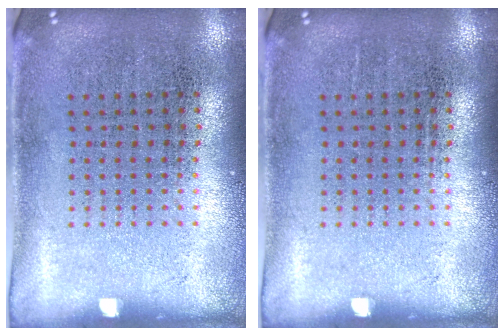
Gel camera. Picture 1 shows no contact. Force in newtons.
{"total": 0.0}